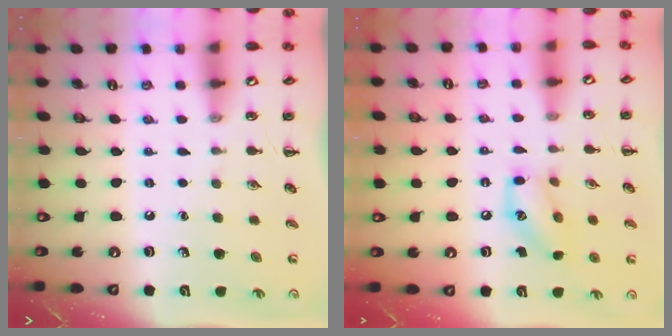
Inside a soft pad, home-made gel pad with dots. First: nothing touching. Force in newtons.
{"total": 11.1, "press": 11.0, "slide": 1.4}